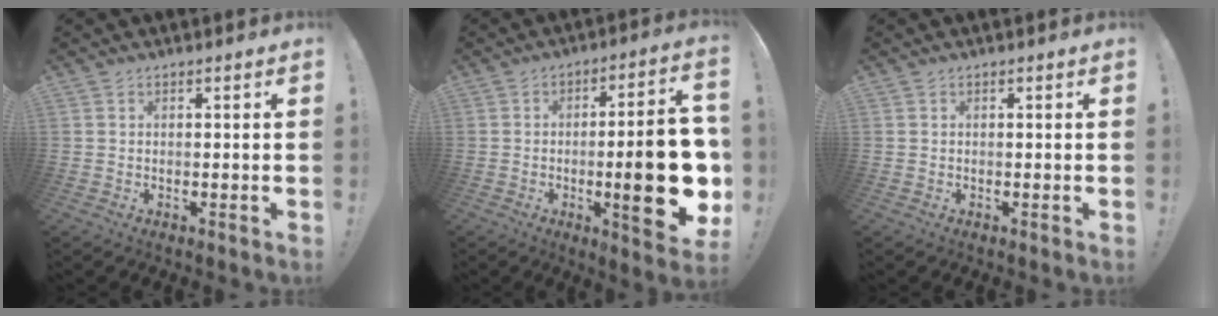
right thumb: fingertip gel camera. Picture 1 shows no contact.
{"total": 21.5, "force": [-3.5, 4.9, 20.7], "torque": [-0.292, 0.002, -0.044]}
{"total": 0.0}